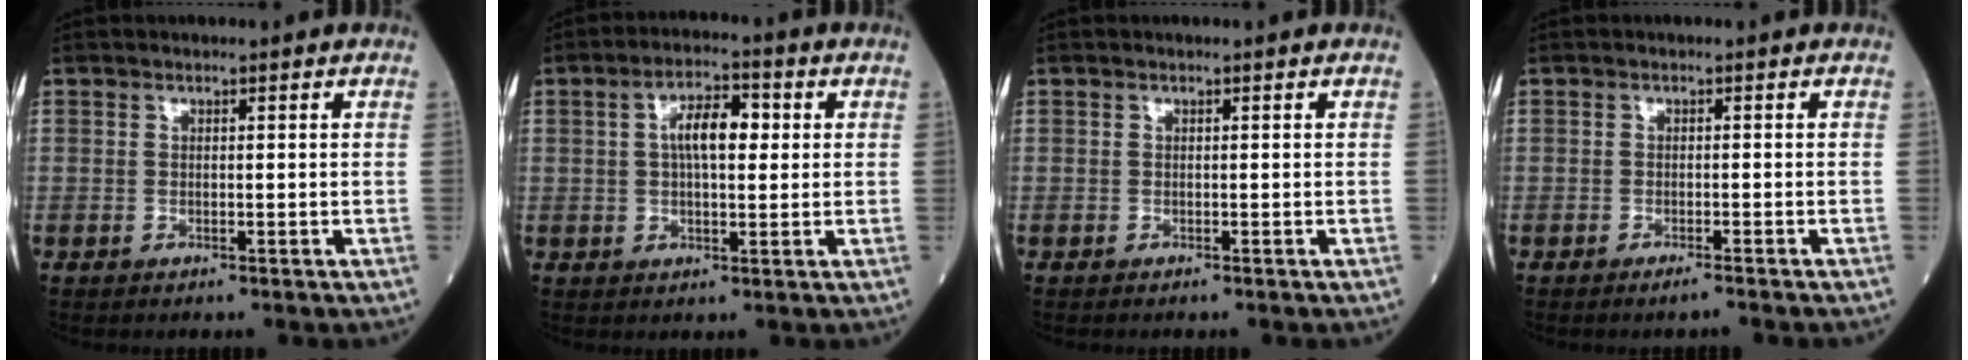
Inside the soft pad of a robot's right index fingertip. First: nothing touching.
{"total": 6.5, "force": [1.2, 2.4, 5.9], "torque": [-0.107, 0.016, 0.019]}
{"total": 0.0}
{"total": 1.6, "force": [-1.4, -0.3, 0.8], "torque": [-0.014, -0.001, -0.021]}